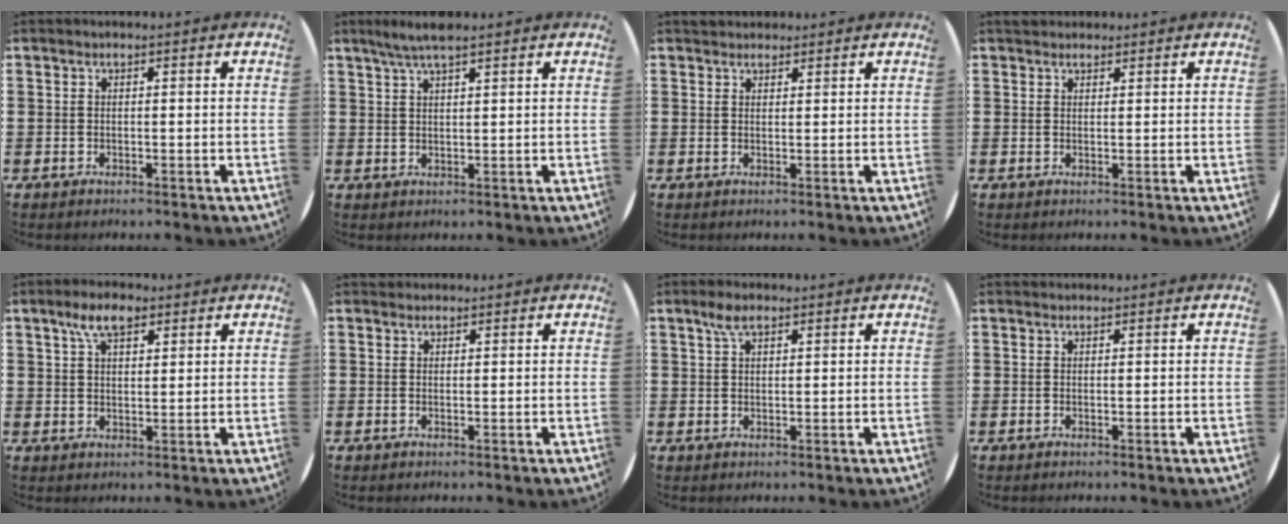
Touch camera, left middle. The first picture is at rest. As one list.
[{"total": 3.5, "force": [2.8, 0.4, 2.0], "torque": [-0.036, 0.000, 0.047]}, {"total": 1.5, "force": [1.4, 0.5, -0.2], "torque": [0.010, 0.002, 0.026]}, {"total": 1.4, "force": [1.3, 0.4, 0.0], "torque": [0.007, 0.001, 0.023]}, {"total": 5.1, "force": [3.2, 2.2, 3.2], "torque": [-0.061, 0.006, 0.056]}, {"total": 0.6, "force": [0.6, 0.2, -0.2], "torque": [0.003, 0.004, 0.011]}, {"total": 2.7, "force": [1.7, 1.1, 1.8], "torque": [-0.039, 0.008, 0.030]}, {"total": 0.0}]